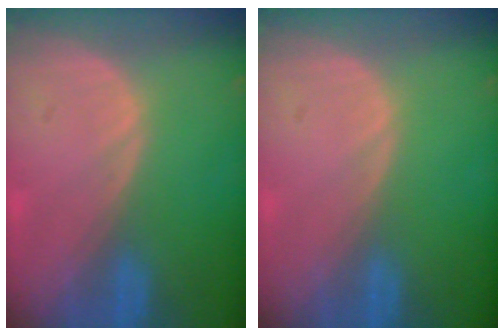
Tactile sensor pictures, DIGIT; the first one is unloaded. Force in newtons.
{"total": 0.0}